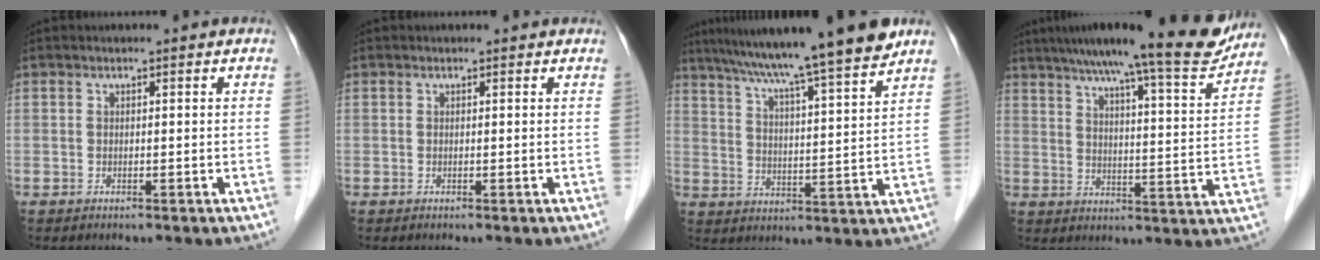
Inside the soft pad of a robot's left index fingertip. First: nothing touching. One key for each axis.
{"total": 0.6, "fx": 0.5, "fy": 0.1, "fz": 0.1, "tx": -0.008, "ty": -0.002, "tz": 0.001}
{"total": 17.7, "fx": 14.7, "fy": -1.2, "fz": 9.8, "tx": -0.160, "ty": 0.003, "tz": 0.216}
{"total": 19.1, "fx": 16.3, "fy": 1.2, "fz": 10.0, "tx": -0.149, "ty": -0.009, "tz": 0.221}